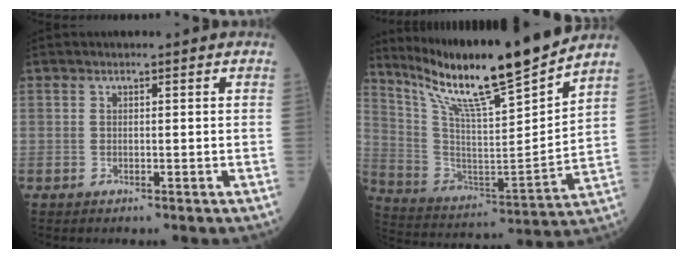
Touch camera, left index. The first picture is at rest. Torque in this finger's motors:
{"motor_torque": [1.07, -1.07, 0.44, 0.11]}